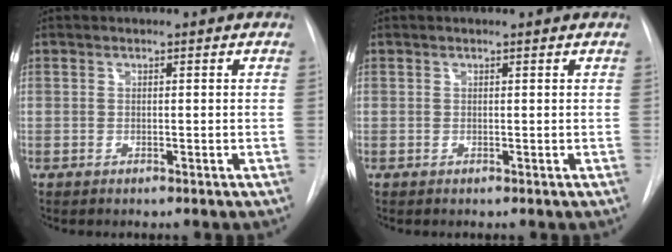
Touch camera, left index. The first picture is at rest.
{"total": 0.5, "force": [0.5, 0.0, 0.1], "torque": [-0.006, 0.001, 0.006]}